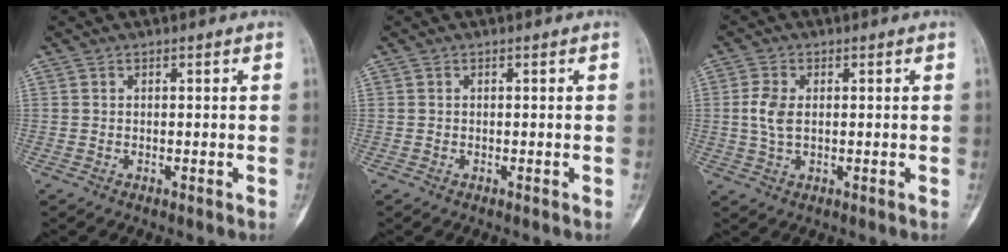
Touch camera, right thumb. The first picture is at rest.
{"total": 0.0}
{"total": 4.7, "force": [0.4, 2.8, 3.8], "torque": [-0.087, 0.003, 0.008]}